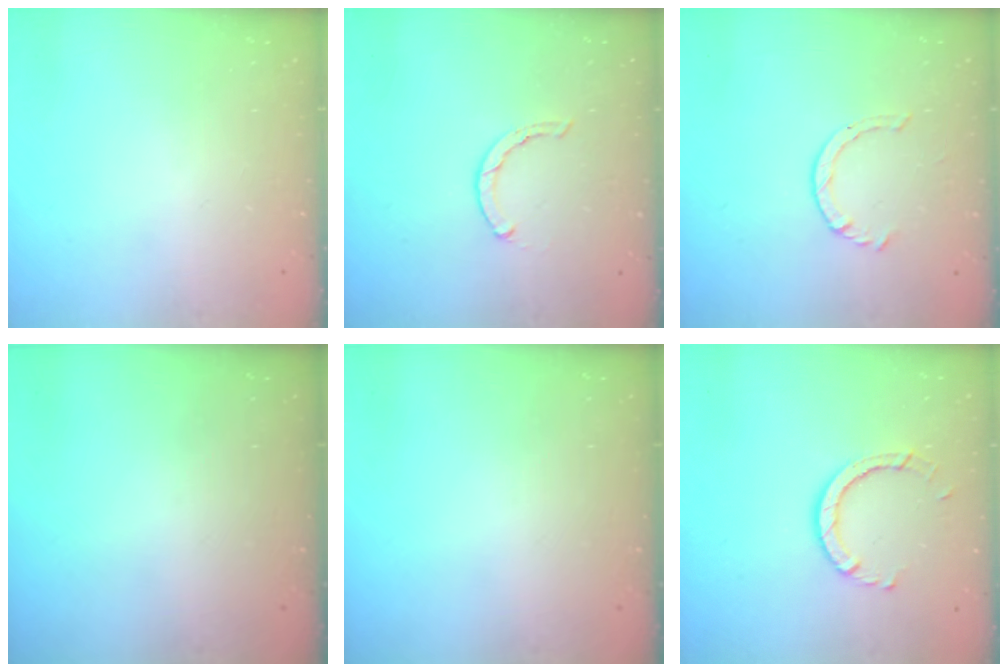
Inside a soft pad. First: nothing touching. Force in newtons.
{"total": 0.7, "press": 0.6, "slide": 0.2}
{"total": 3.0, "press": 2.9, "slide": 0.3}
{"total": 0.0}
{"total": 0.0}
{"total": 6.3, "press": 6.3, "slide": 0.3}